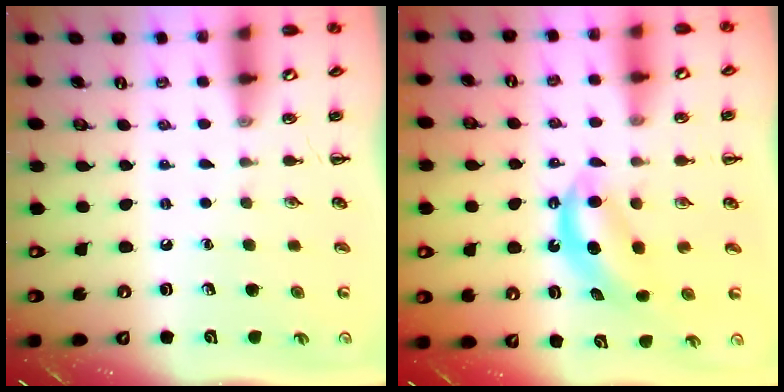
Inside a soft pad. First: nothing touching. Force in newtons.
{"total": 6.3, "press": 6.2, "slide": 1.0}